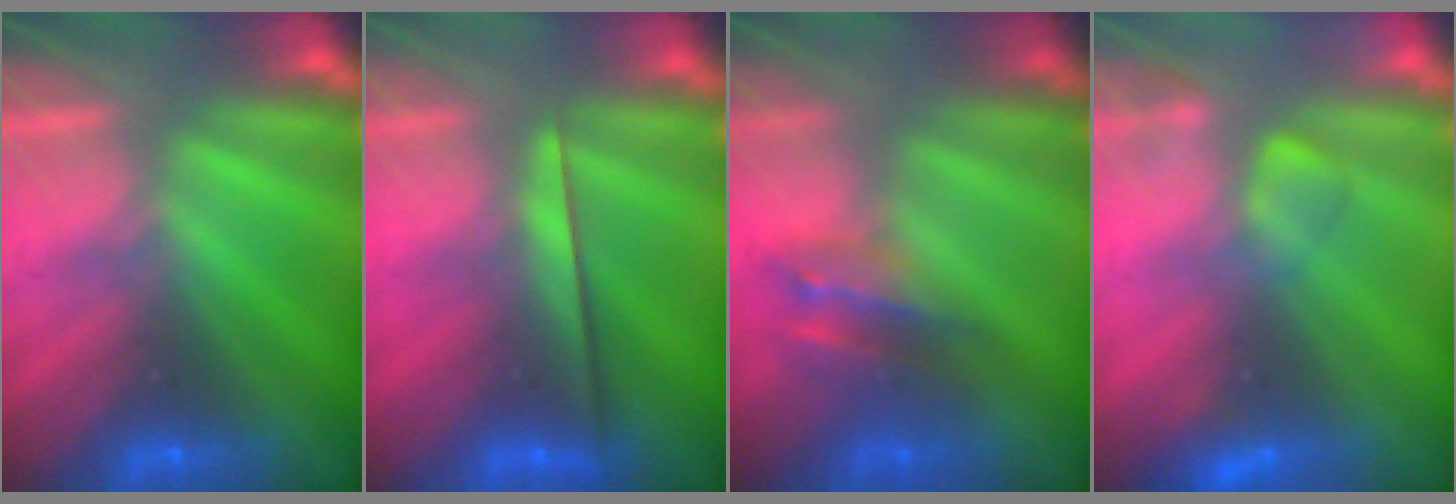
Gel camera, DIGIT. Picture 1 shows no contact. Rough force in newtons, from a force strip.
{"total": 2.3}
{"total": 2.9}
{"total": 2.5}